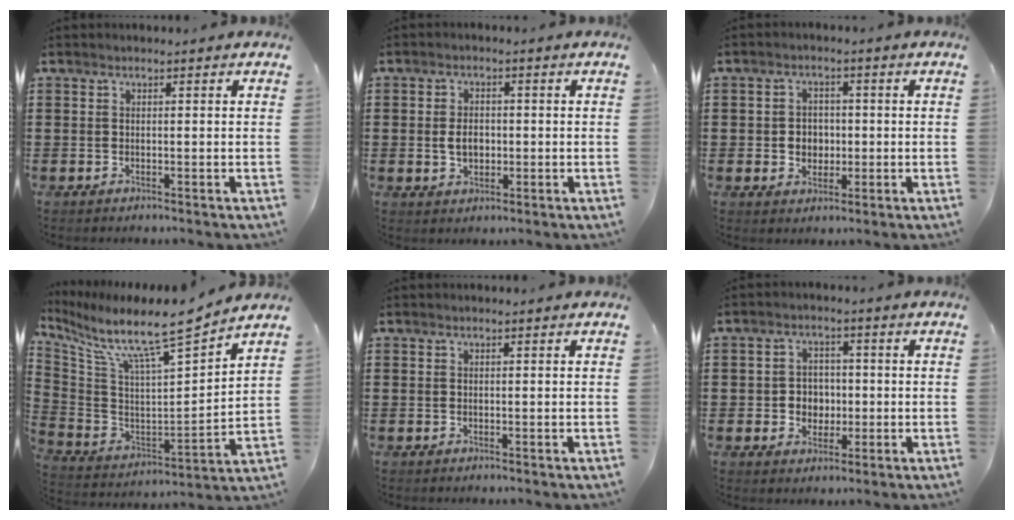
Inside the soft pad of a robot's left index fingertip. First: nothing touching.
{"total": 3.5, "force": [-0.2, 2.3, 2.7], "torque": [-0.046, 0.002, -0.007]}
{"total": 3.5, "force": [-0.4, 3.1, 1.6], "torque": [-0.033, 0.004, -0.014]}
{"total": 10.0, "force": [8.4, 0.5, 5.4], "torque": [-0.142, -0.068, 0.134]}
{"total": 0.0}
{"total": 4.1, "force": [-0.5, 3.8, 1.5], "torque": [-0.035, 0.005, -0.014]}